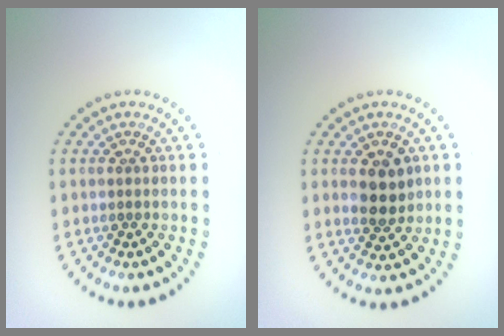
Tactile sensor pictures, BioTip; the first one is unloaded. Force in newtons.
{"total": 2.9, "press": 2.8, "slide": 0.7}